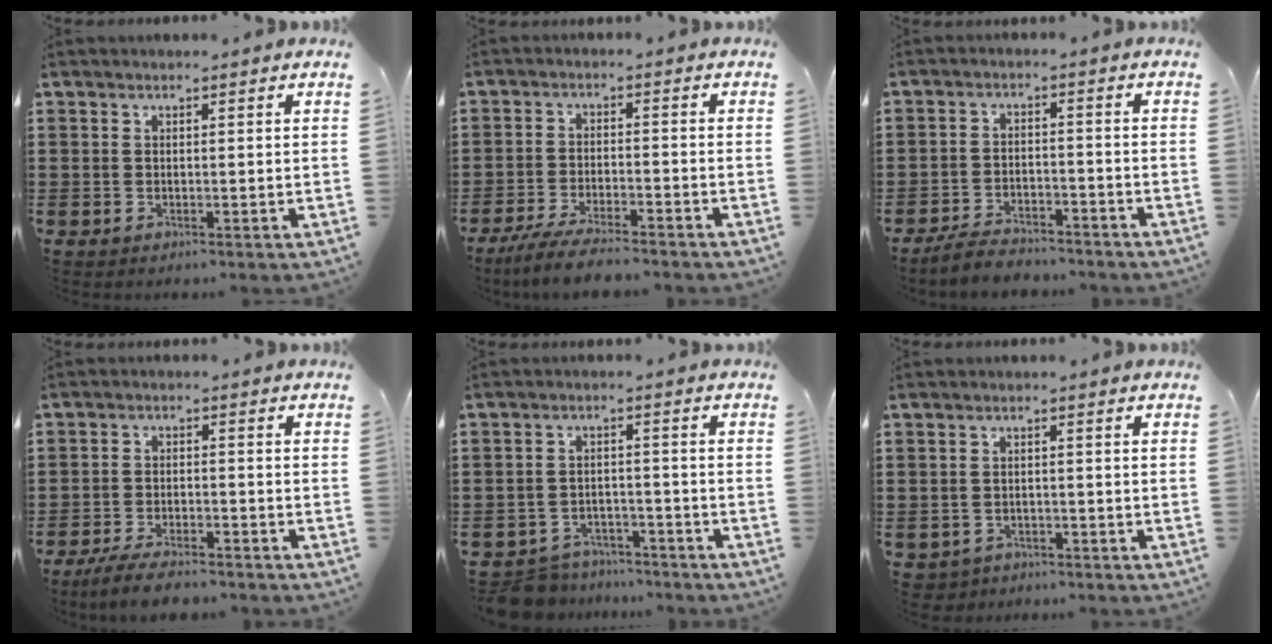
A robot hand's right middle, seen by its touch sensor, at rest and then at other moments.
{"total": 5.2, "force": [-4.8, 0.2, 2.2], "torque": [-0.057, -0.012, -0.094]}
{"total": 4.3, "force": [-4.2, 0.7, 0.8], "torque": [-0.023, 0.006, -0.086]}
{"total": 4.7, "force": [-4.2, 0.5, 1.9], "torque": [-0.044, -0.005, -0.084]}
{"total": 5.4, "force": [-5.3, 1.0, 0.1], "torque": [-0.015, 0.007, -0.109]}
{"total": 1.7, "force": [-1.6, 0.6, -0.3], "torque": [-0.006, -0.002, -0.038]}